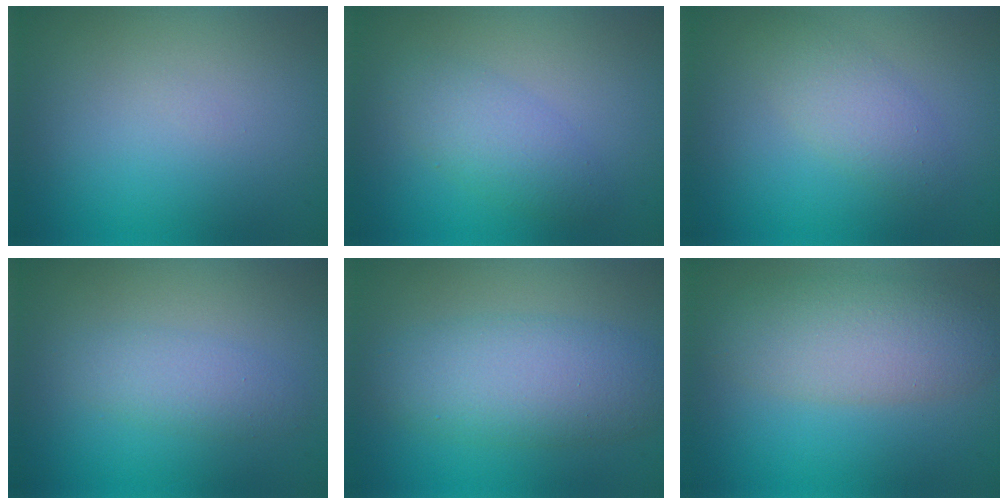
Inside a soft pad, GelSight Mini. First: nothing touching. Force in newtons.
{"total": 2.8, "press": 2.8, "slide": 0.1}
{"total": 2.7, "press": 2.7, "slide": 0.2}
{"total": 2.2, "press": 2.2, "slide": 0.2}
{"total": 5.5, "press": 5.5, "slide": 0.2}
{"total": 5.4, "press": 5.4, "slide": 0.2}